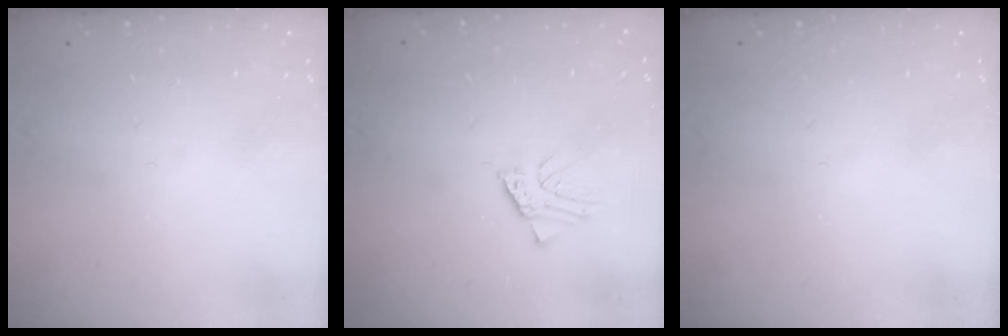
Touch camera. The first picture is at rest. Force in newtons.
{"total": 2.4, "press": 2.4, "slide": 0.2}
{"total": 0.0}